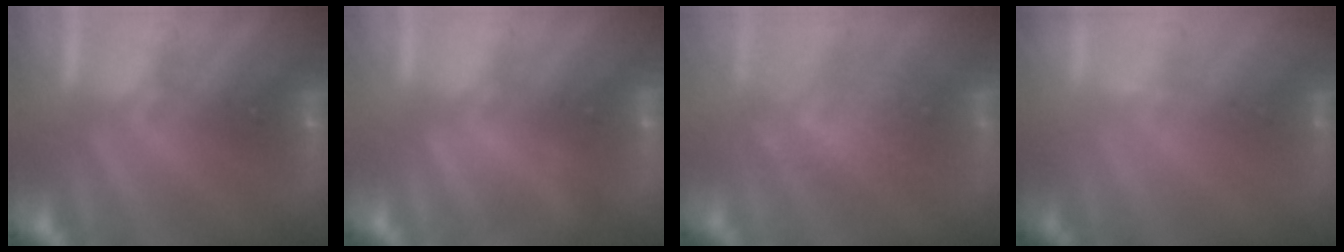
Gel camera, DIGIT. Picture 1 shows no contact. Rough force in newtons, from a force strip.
{"total": 2.1}
{"total": 4.5}
{"total": 1.5}